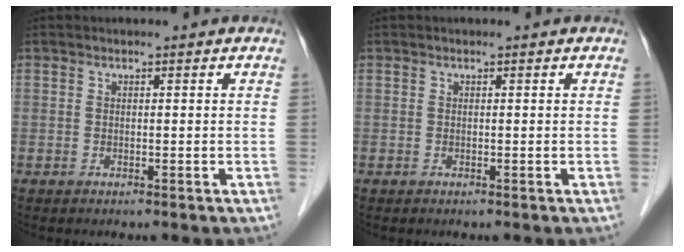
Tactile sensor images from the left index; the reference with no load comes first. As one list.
[{"total": 0.0}]